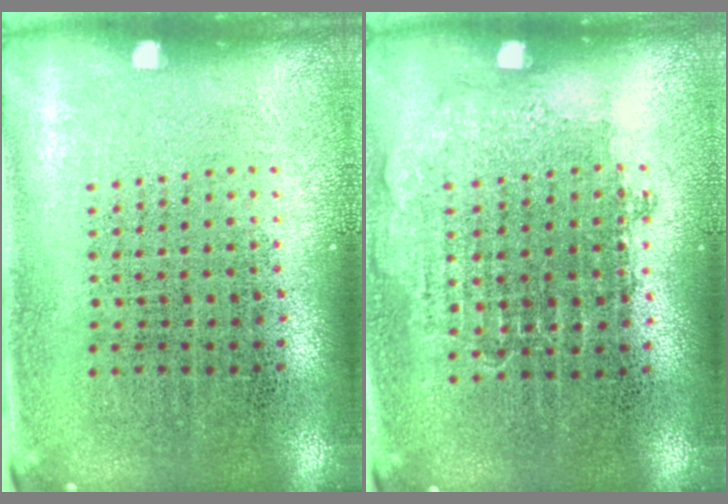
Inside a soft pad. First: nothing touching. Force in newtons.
{"total": 0.8, "press": 0.8, "slide": 0.3}